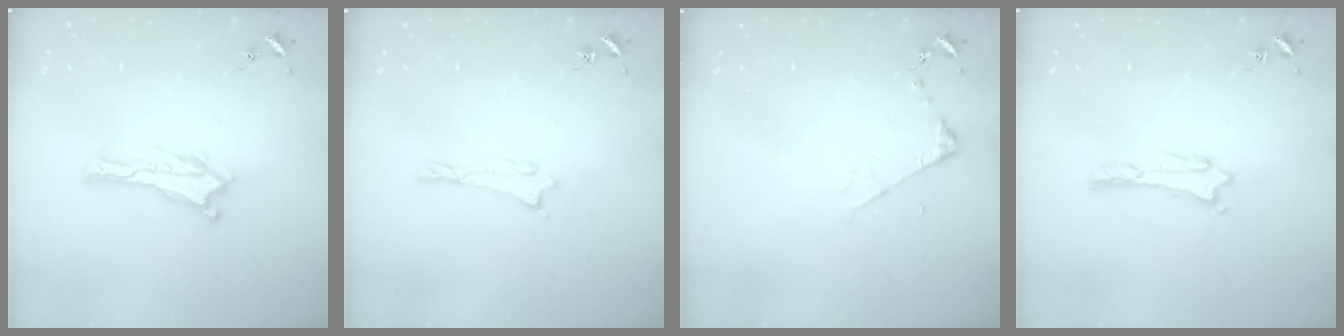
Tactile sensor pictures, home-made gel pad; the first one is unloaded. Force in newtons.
{"total": 0.0}
{"total": 3.2, "press": 3.2, "slide": 0.4}
{"total": 1.1, "press": 1.1, "slide": 0.1}